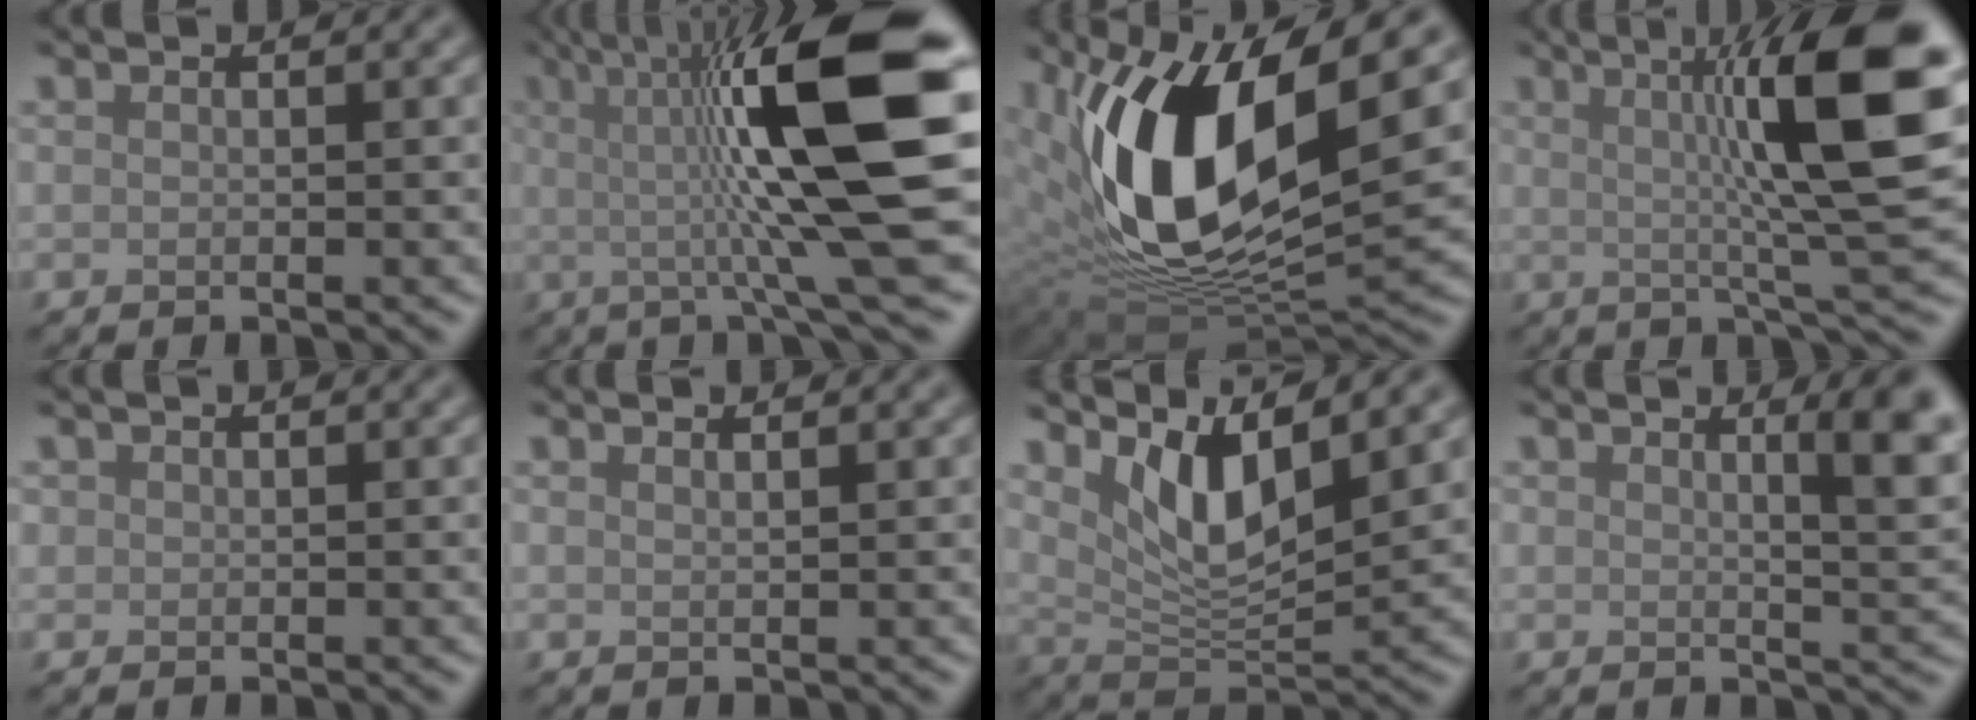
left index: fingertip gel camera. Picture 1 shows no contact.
{"total": 14.3, "force": [1.9, 2.6, 13.9], "torque": [-0.191, 0.014, 0.024]}
{"total": 14.1, "force": [3.5, 6.6, 12.0], "torque": [-0.224, -0.011, 0.060]}
{"total": 11.6, "force": [2.4, 1.8, 11.2], "torque": [-0.147, 0.013, 0.032]}
{"total": 0.6, "force": [0.3, 0.6, 0.0], "torque": [0.006, 0.000, 0.005]}
{"total": 1.1, "force": [0.8, 0.3, 0.6], "torque": [-0.002, 0.001, 0.004]}
{"total": 6.0, "force": [3.5, 1.8, 4.5], "torque": [-0.088, -0.015, 0.065]}
{"total": 4.5, "force": [2.1, 1.2, 3.8], "torque": [-0.042, -0.004, 0.031]}